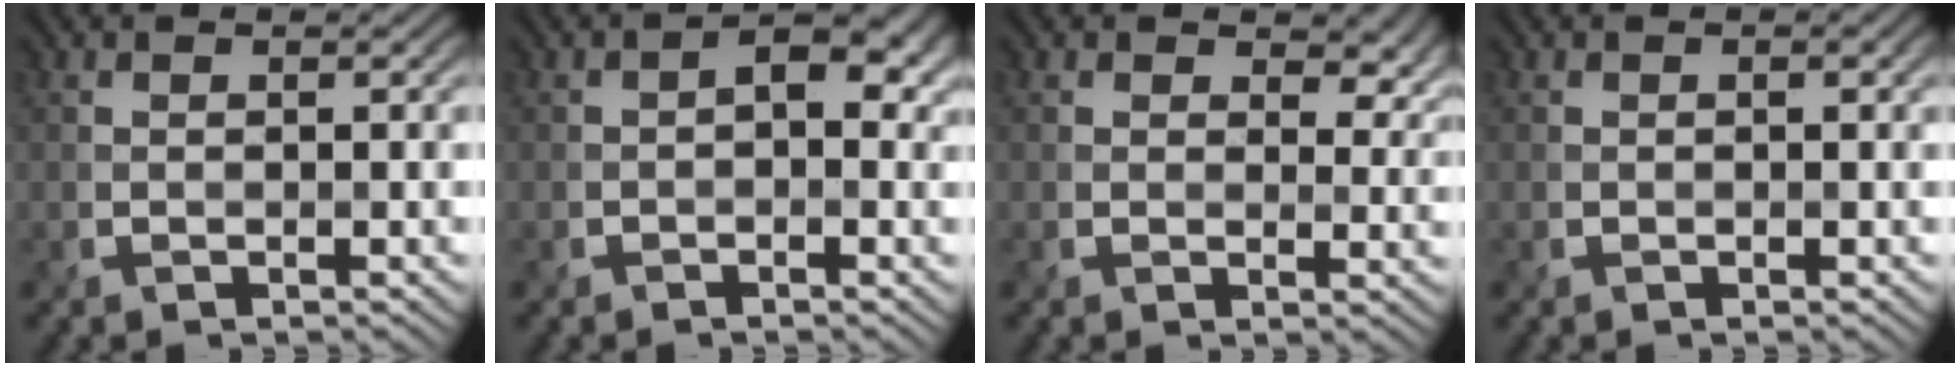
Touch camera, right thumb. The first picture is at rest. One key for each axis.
{"total": 4.2, "fx": 0.1, "fy": 2.6, "fz": 3.4, "tx": -0.044, "ty": 0.001, "tz": 0.000}
{"total": 5.2, "fx": 2.6, "fy": 3.0, "fz": 3.3, "tx": -0.045, "ty": -0.006, "tz": 0.039}
{"total": 0.9, "fx": 0.2, "fy": 0.3, "fz": 0.8, "tx": -0.011, "ty": 0.001, "tz": 0.003}